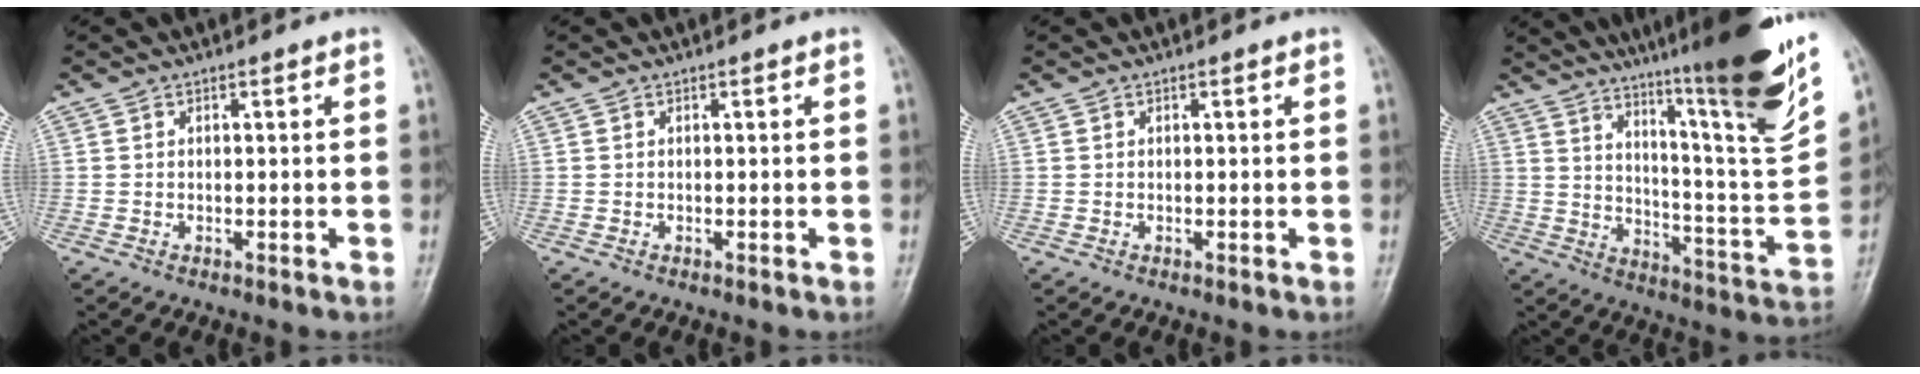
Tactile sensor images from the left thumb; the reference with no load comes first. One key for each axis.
{"total": 0.0}
{"total": 0.0}
{"total": 26.1, "fx": 17.0, "fy": 2.4, "fz": 19.6, "tx": -0.273, "ty": -0.087, "tz": 0.253}